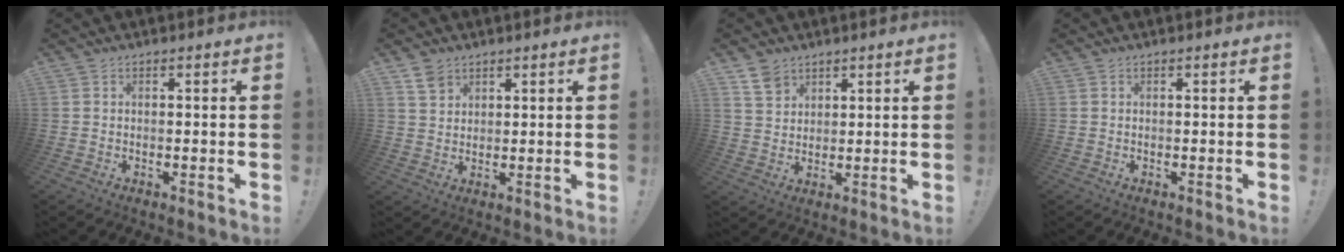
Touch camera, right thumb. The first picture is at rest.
{"total": 4.7, "force": [3.3, 3.0, 1.4], "torque": [-0.019, -0.015, 0.062]}
{"total": 5.9, "force": [4.3, 3.8, 1.5], "torque": [-0.020, -0.026, 0.082]}
{"total": 0.0}